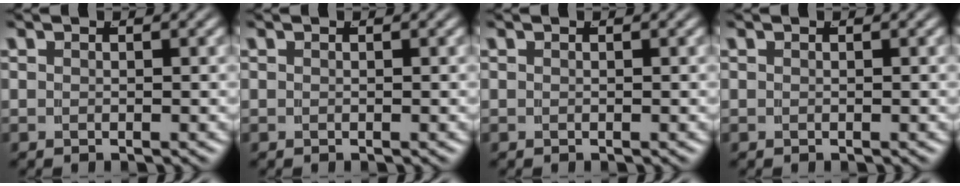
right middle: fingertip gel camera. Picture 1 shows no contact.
{"total": 0.0}
{"total": 0.0}
{"total": 0.0}